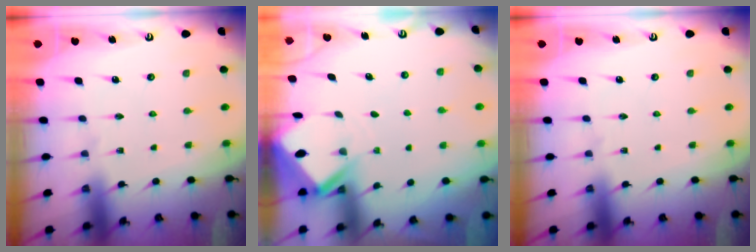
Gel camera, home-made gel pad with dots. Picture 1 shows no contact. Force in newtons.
{"total": 3.3, "press": 3.3, "slide": 0.3}
{"total": 0.0}